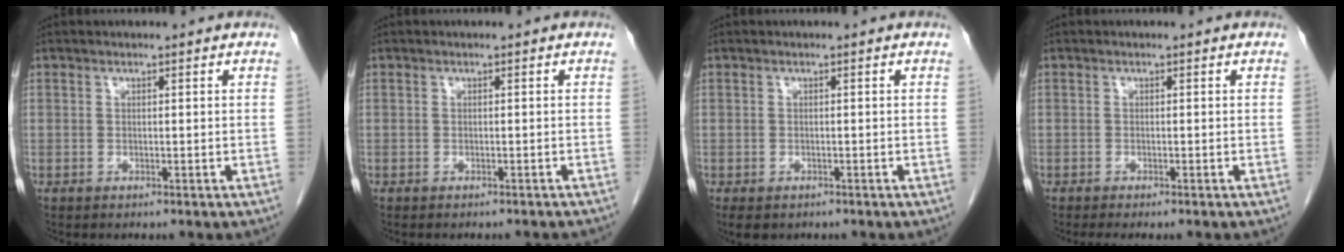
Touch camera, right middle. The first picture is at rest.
{"total": 4.6, "force": [-4.2, 0.9, 1.5], "torque": [-0.020, -0.010, -0.044]}
{"total": 3.4, "force": [-2.4, 1.9, 1.5], "torque": [-0.019, -0.004, -0.031]}
{"total": 3.3, "force": [-2.8, 0.5, 1.8], "torque": [-0.020, -0.007, -0.036]}